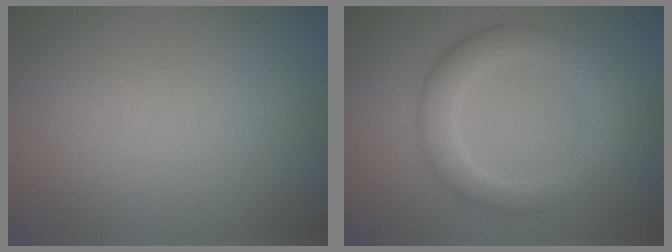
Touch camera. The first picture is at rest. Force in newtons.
{"total": 4.4, "press": 4.4, "slide": 0.2}